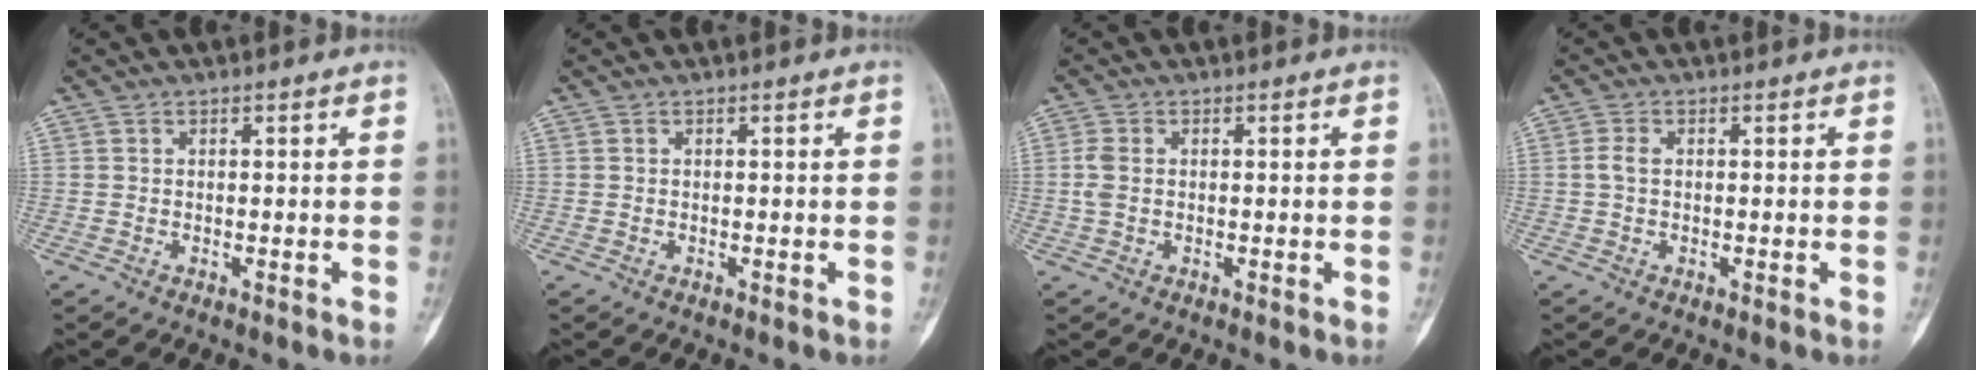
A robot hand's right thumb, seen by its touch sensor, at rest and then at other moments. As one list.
[{"total": 0.0}, {"total": 2.4, "force": [0.0, 1.6, 1.9], "torque": [-0.056, 0.002, -0.003]}, {"total": 2.0, "force": [0.1, 1.2, 1.6], "torque": [-0.035, 0.002, -0.002]}]